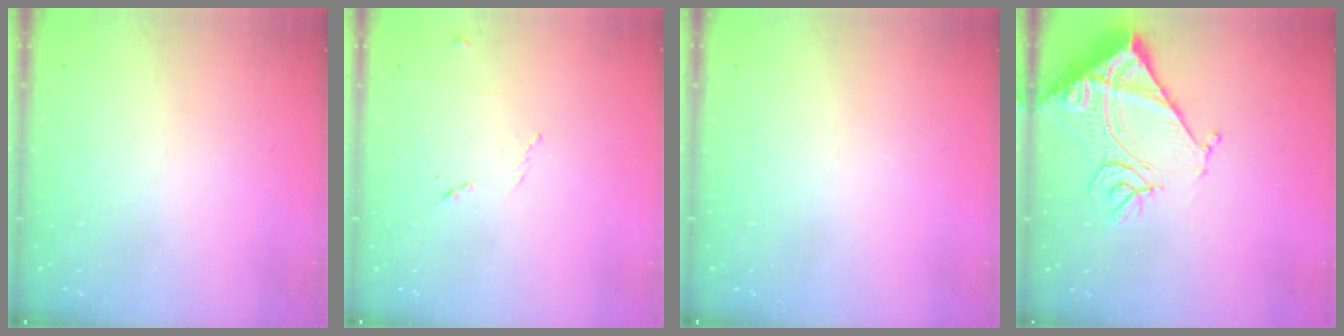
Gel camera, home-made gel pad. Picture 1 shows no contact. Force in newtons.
{"total": 5.9, "press": 5.8, "slide": 1.1}
{"total": 0.0}
{"total": 15.3, "press": 15.2, "slide": 1.8}